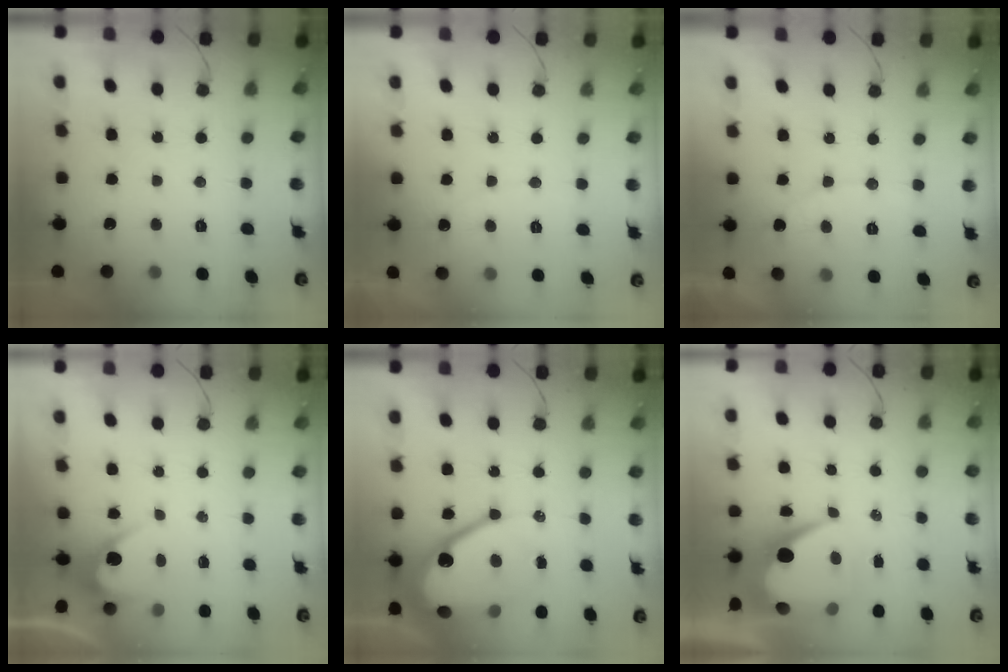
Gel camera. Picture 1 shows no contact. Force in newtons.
{"total": 2.8, "press": 2.8, "slide": 0.2}
{"total": 5.3, "press": 5.3, "slide": 0.3}
{"total": 2.8, "press": 2.8, "slide": 0.2}
{"total": 18.7, "press": 18.6, "slide": 1.7}
{"total": 11.6, "press": 11.6, "slide": 0.7}